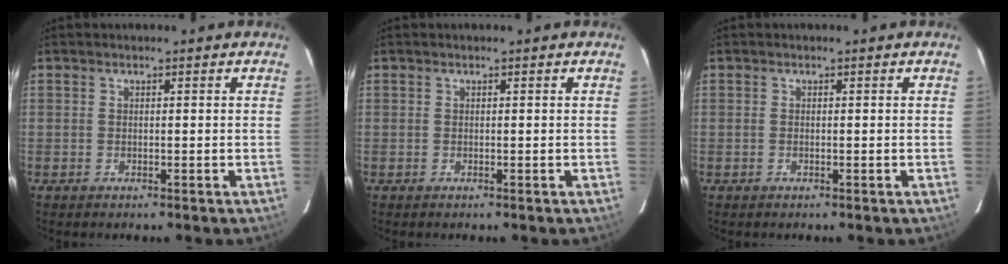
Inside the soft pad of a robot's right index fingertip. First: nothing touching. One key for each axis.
{"total": 0.0}
{"total": 0.0}